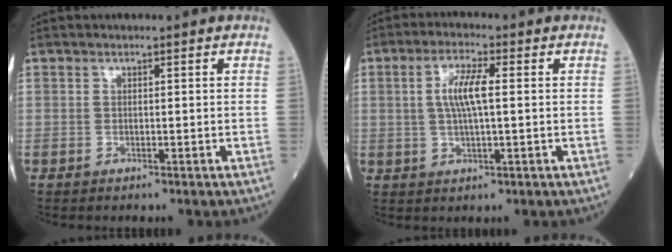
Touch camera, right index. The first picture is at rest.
{"total": 5.8, "force": [0.8, 1.0, 5.7], "torque": [-0.118, 0.006, 0.015]}